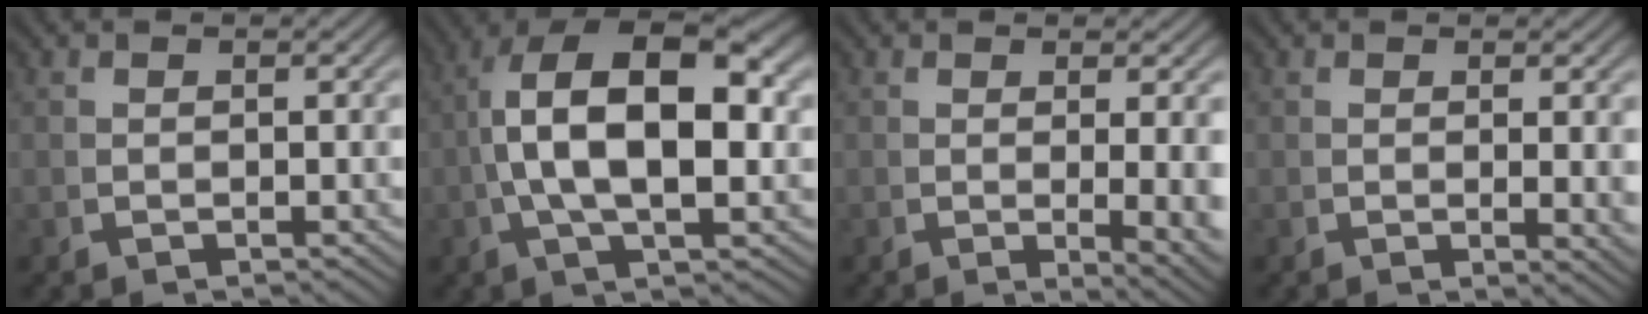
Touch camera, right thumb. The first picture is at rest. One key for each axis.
{"total": 12.8, "fx": 1.0, "fy": 7.1, "fz": 10.6, "tx": -0.195, "ty": -0.026, "tz": 0.027}
{"total": 4.1, "fx": -0.6, "fy": 1.2, "fz": 3.9, "tx": -0.058, "ty": -0.018, "tz": 0.001}
{"total": 2.0, "fx": 0.3, "fy": 0.4, "fz": 1.9, "tx": -0.027, "ty": -0.007, "tz": 0.008}